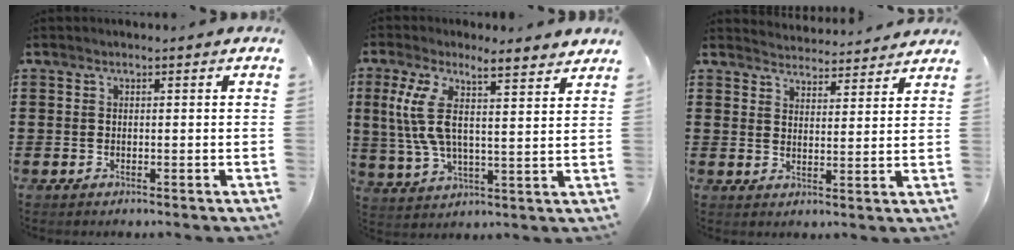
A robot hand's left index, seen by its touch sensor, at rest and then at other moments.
{"total": 8.2, "force": [5.4, 1.6, 6.0], "torque": [-0.136, -0.012, 0.095]}
{"total": 3.6, "force": [3.6, 0.0, -0.5], "torque": [-0.004, -0.022, 0.063]}